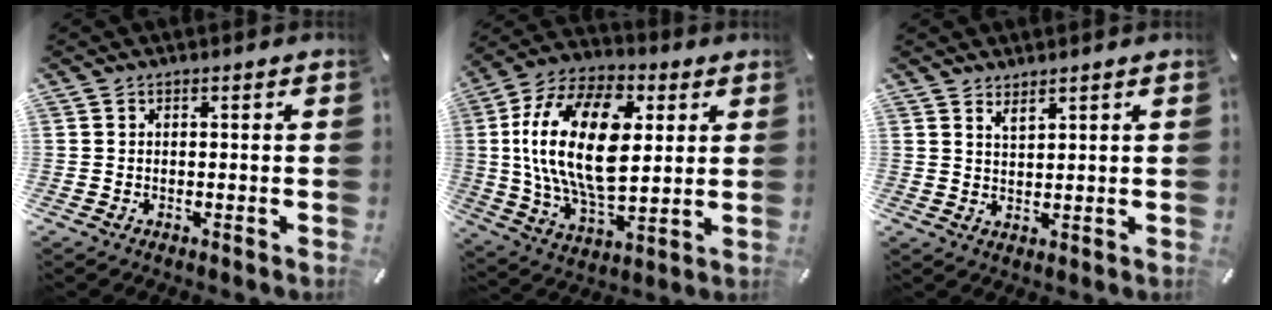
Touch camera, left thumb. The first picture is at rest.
{"total": 23.9, "force": [3.9, 14.5, 18.6], "torque": [-0.381, 0.007, 0.061]}
{"total": 2.5, "force": [2.3, 0.6, 0.7], "torque": [-0.015, -0.012, 0.043]}